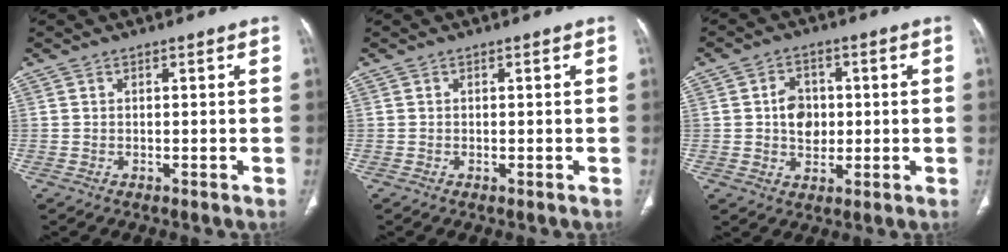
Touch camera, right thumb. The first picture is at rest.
{"total": 0.0}
{"total": 6.4, "force": [0.3, 5.0, 4.0], "torque": [-0.042, 0.003, 0.005]}